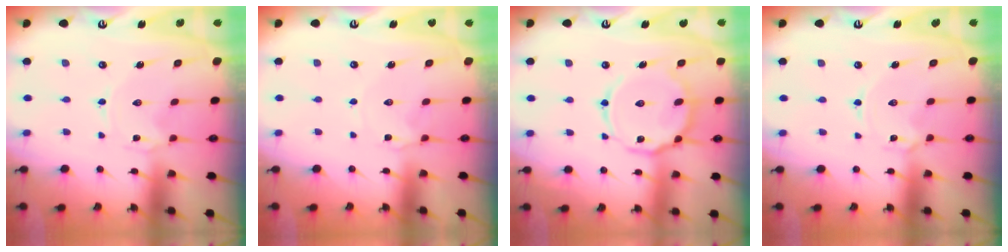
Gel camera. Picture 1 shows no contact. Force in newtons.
{"total": 2.7, "press": 2.7, "slide": 0.5}
{"total": 14.4, "press": 14.4, "slide": 1.4}
{"total": 1.9, "press": 1.9, "slide": 0.4}